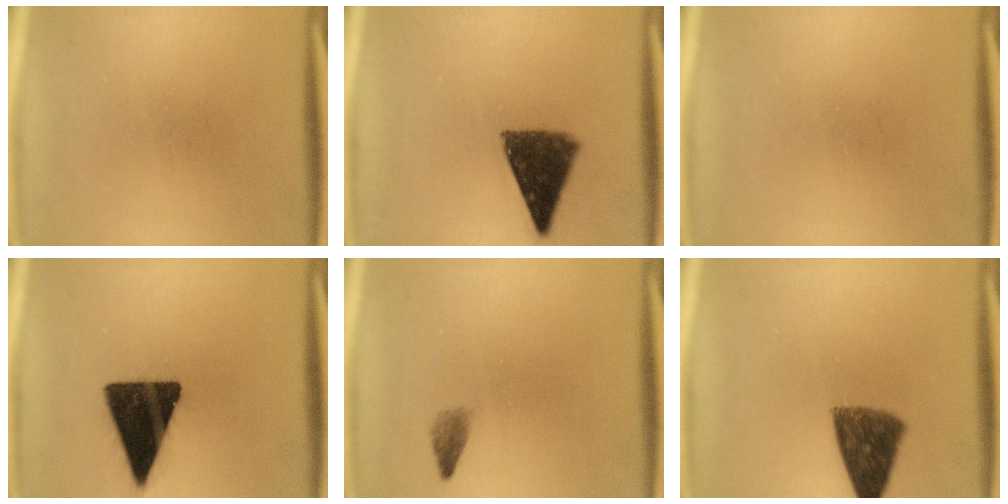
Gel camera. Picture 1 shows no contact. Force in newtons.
{"total": 10.8}
{"total": 0.0}
{"total": 16.3}
{"total": 1.4}
{"total": 9.1}